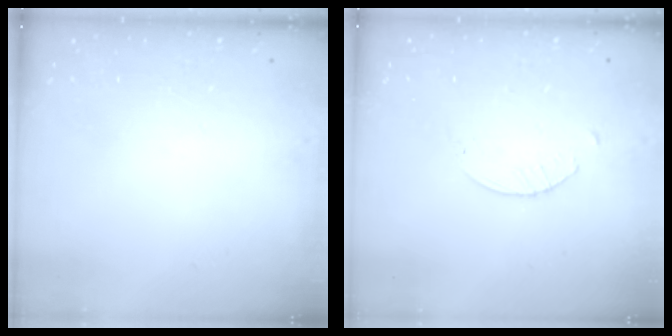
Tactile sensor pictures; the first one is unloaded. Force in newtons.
{"total": 2.0, "press": 2.0, "slide": 0.3}